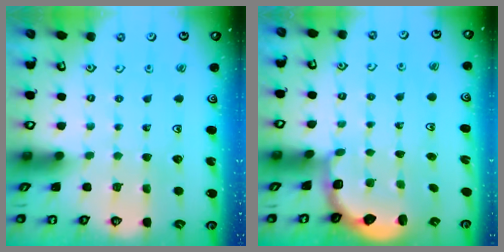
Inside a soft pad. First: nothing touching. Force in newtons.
{"total": 2.8, "press": 2.1, "slide": 1.9}